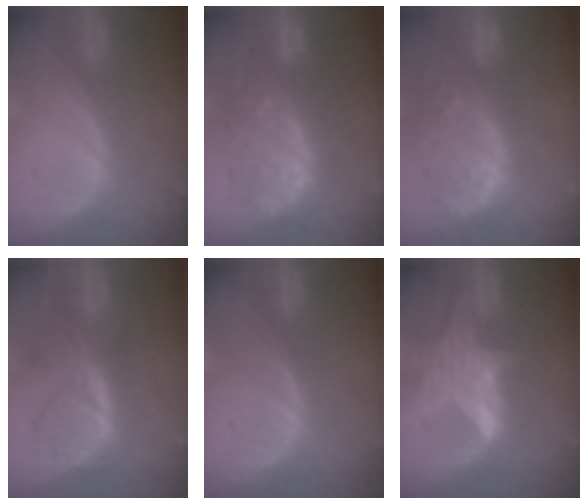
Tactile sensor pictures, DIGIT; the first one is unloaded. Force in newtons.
{"total": 12.3, "press": 12.2, "slide": 1.3}
{"total": 13.5, "press": 11.0, "slide": 7.8}
{"total": 8.1, "press": 7.0, "slide": 4.0}
{"total": 0.0}
{"total": 7.9, "press": 7.2, "slide": 3.3}